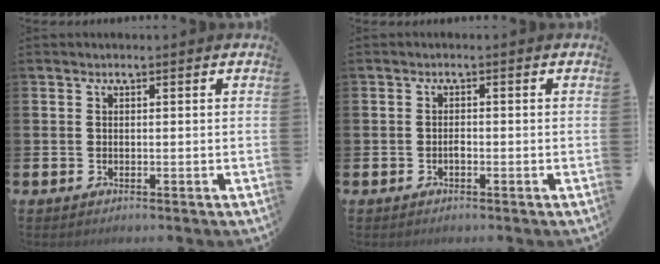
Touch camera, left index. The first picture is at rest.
{"total": 0.8, "force": [-0.4, 0.4, 0.6], "torque": [-0.002, -0.005, -0.010]}